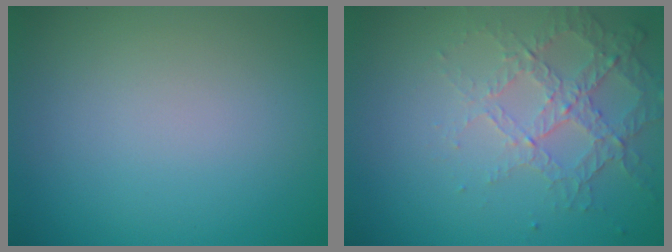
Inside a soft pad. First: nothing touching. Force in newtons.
{"total": 4.2, "press": 2.9, "slide": 3.0}